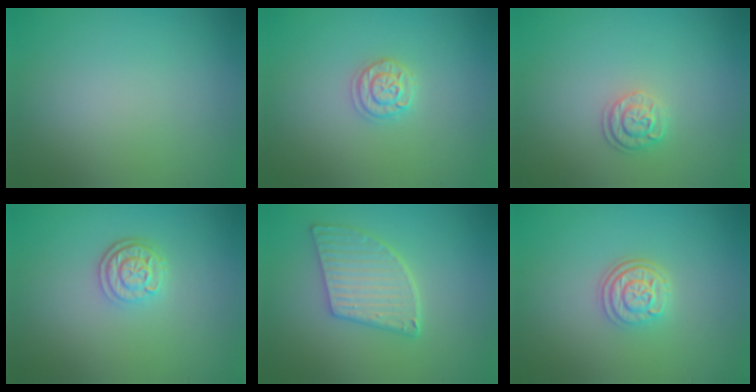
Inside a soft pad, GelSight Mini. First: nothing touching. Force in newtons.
{"total": 1.7, "press": 1.7, "slide": 0.2}
{"total": 1.9, "press": 1.7, "slide": 0.9}
{"total": 2.8, "press": 2.3, "slide": 1.6}
{"total": 4.1, "press": 3.6, "slide": 1.8}
{"total": 3.1, "press": 2.5, "slide": 1.8}